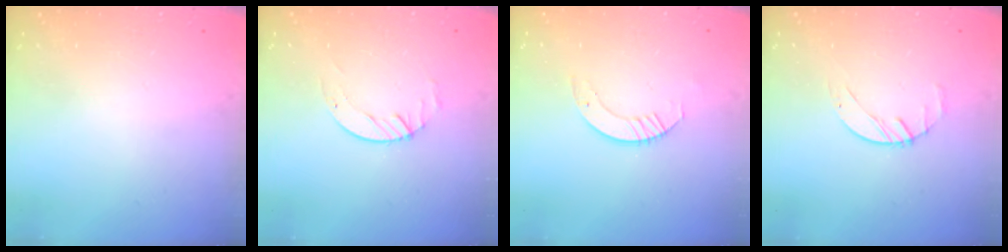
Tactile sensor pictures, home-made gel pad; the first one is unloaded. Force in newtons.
{"total": 2.0, "press": 2.0, "slide": 0.2}
{"total": 3.3, "press": 3.3, "slide": 0.3}
{"total": 1.4, "press": 1.4, "slide": 0.2}